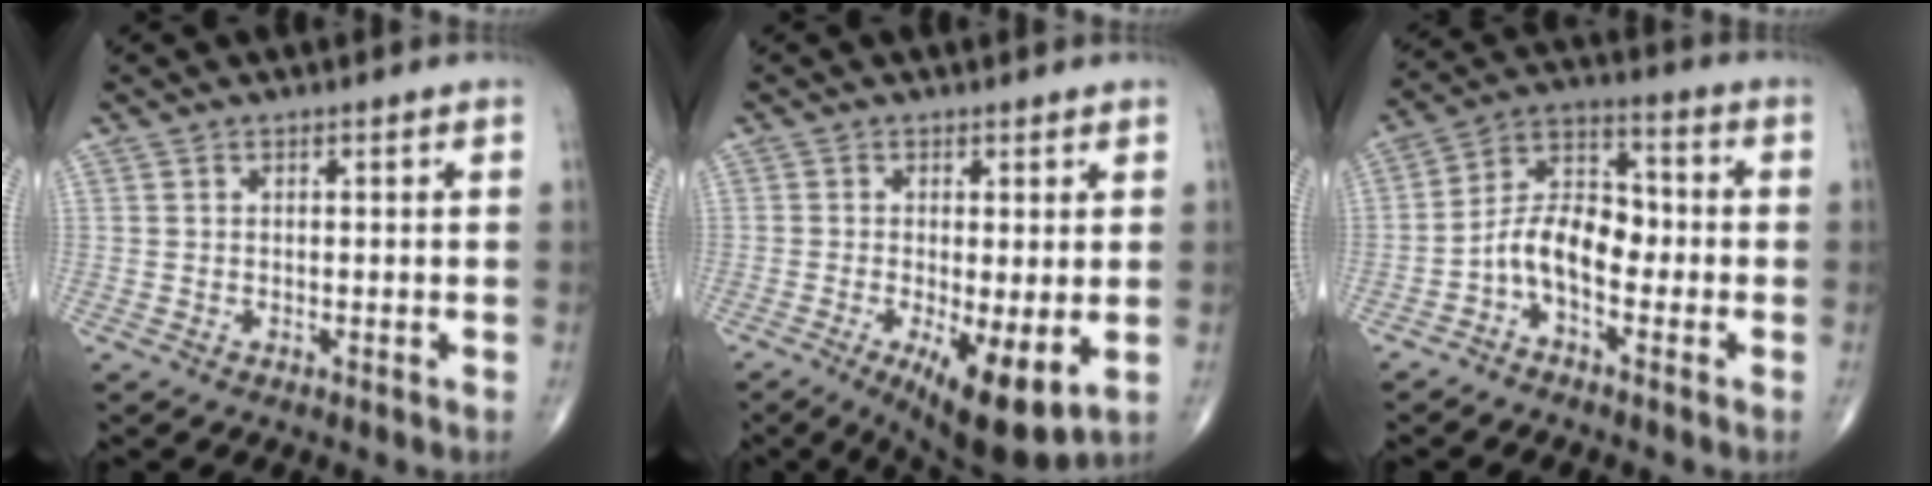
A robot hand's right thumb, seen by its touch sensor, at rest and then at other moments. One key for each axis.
{"total": 10.5, "fx": -2.6, "fy": 3.2, "fz": 9.6, "tx": -0.156, "ty": -0.026, "tz": -0.035}
{"total": 9.6, "fx": -2.9, "fy": 5.4, "fz": 7.4, "tx": -0.119, "ty": 0.048, "tz": -0.065}